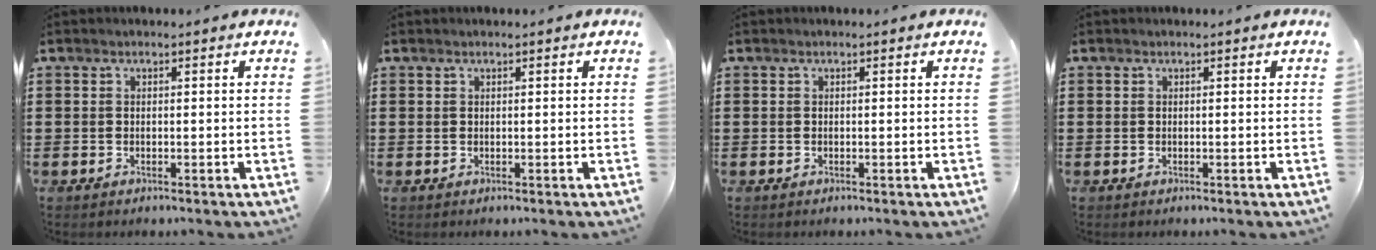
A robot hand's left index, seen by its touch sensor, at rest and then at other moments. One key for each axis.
{"total": 0.0}
{"total": 0.0}
{"total": 0.0}